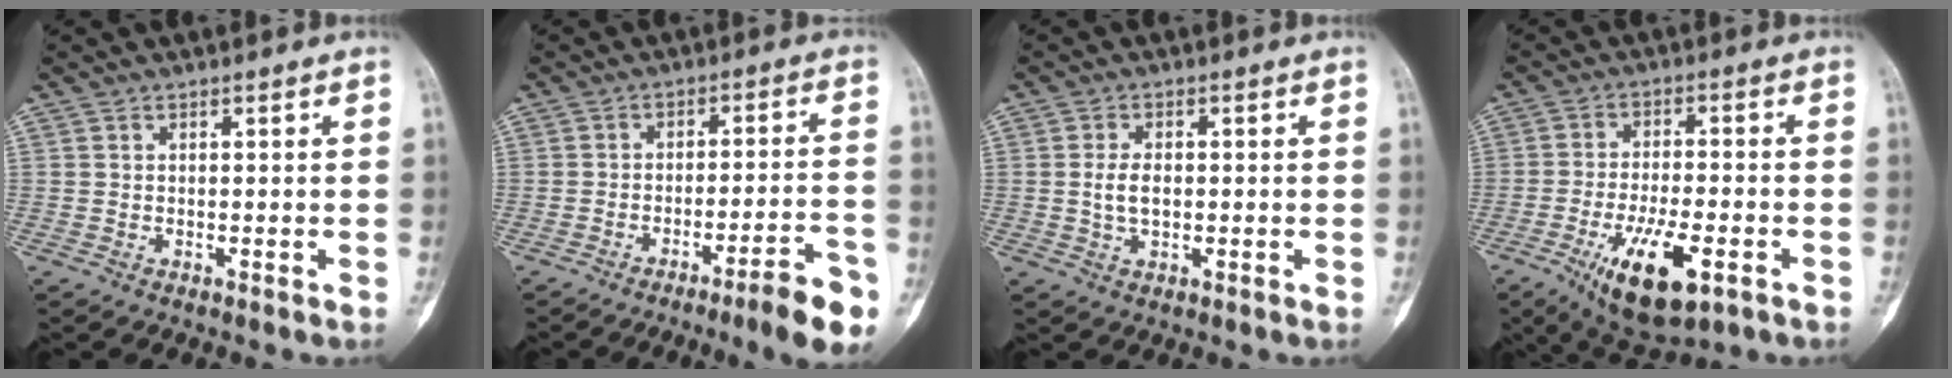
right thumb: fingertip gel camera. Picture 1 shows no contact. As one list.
[{"total": 10.2, "force": [-6.1, 1.2, 8.0], "torque": [-0.109, 0.037, -0.085]}, {"total": 3.7, "force": [-0.1, 2.2, 3.0], "torque": [-0.060, 0.003, -0.001]}, {"total": 13.6, "force": [-5.9, 5.0, 11.1], "torque": [-0.190, 0.007, -0.089]}]